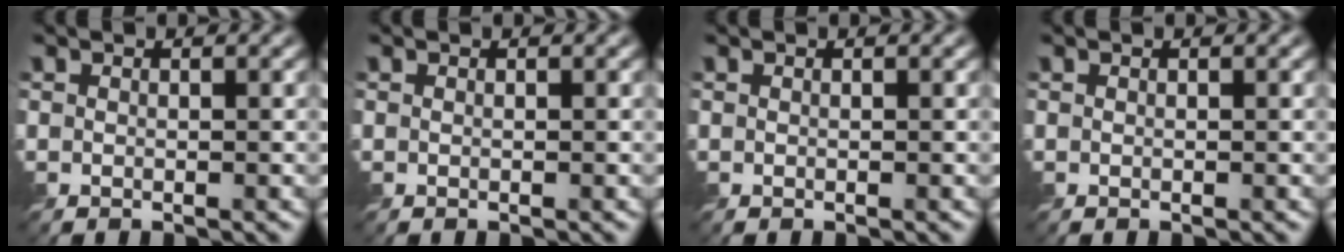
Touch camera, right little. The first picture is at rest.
{"total": 0.0}
{"total": 0.0}
{"total": 0.0}